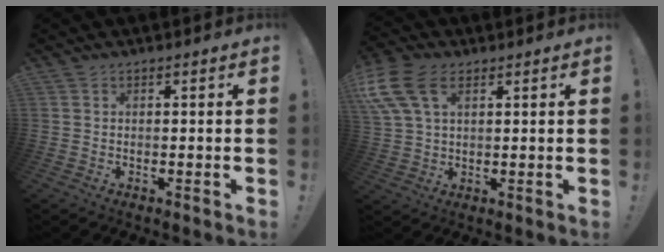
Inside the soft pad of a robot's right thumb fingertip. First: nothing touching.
{"total": 13.0, "force": [5.5, 7.7, 8.9], "torque": [-0.192, -0.010, 0.107]}